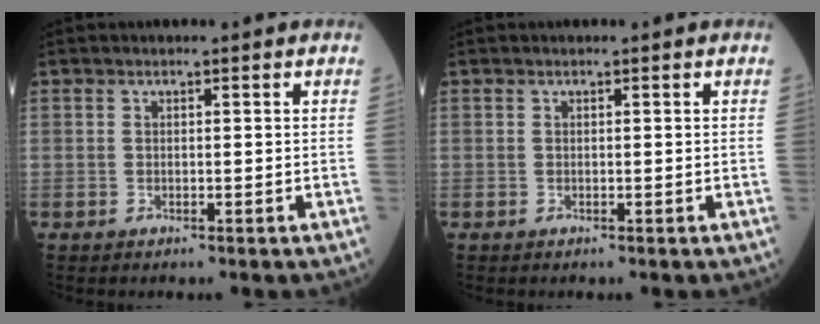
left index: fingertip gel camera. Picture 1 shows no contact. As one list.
[{"total": 0.0}]